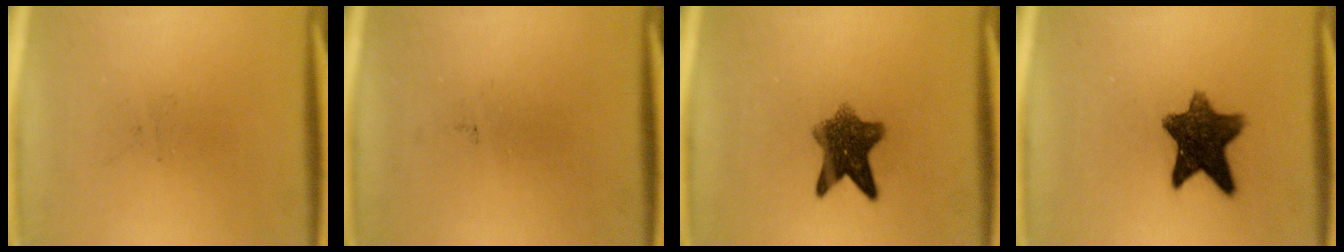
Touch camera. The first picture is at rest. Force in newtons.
{"total": 0.0}
{"total": 7.8}
{"total": 10.5}